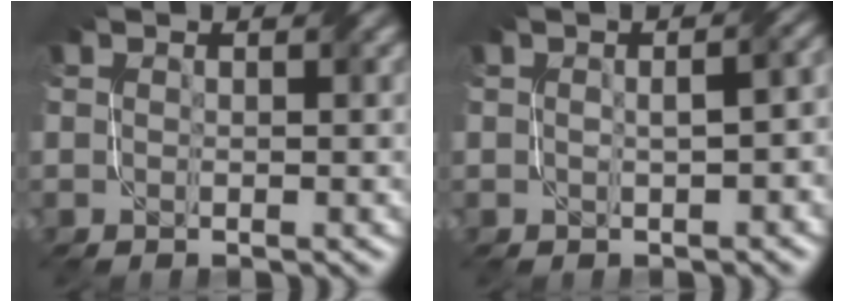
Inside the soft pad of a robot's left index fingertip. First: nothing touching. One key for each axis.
{"total": 3.4, "fx": -0.1, "fy": 1.5, "fz": 3.0, "tx": -0.043, "ty": 0.003, "tz": 0.004}